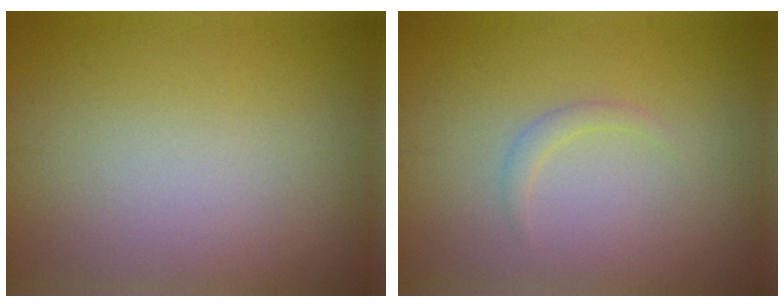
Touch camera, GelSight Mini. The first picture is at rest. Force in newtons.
{"total": 0.9, "press": 0.9, "slide": 0.1}